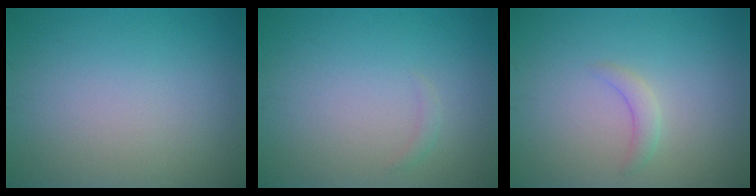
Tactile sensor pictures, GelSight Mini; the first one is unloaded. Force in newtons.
{"total": 0.7, "press": 0.7, "slide": 0.0}
{"total": 1.3, "press": 1.3, "slide": 0.2}